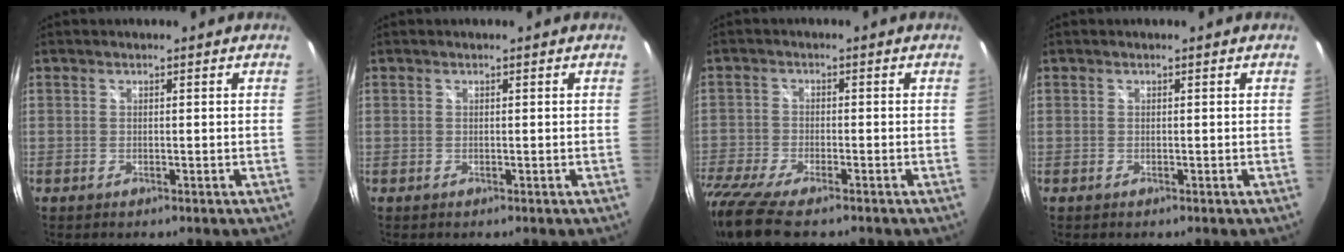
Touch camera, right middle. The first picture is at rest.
{"total": 0.0}
{"total": 12.2, "force": [-9.4, 3.2, 7.1], "torque": [-0.177, -0.055, -0.177]}
{"total": 0.0}